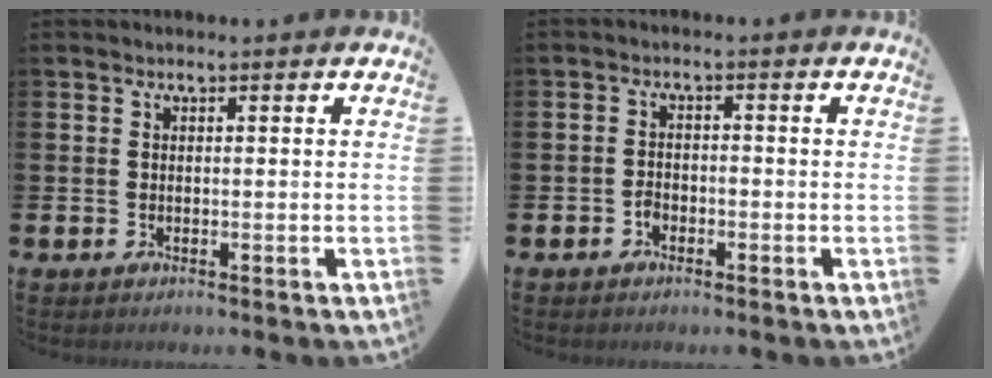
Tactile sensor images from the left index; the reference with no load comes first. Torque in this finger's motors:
{"motor_torque": [-0.05, 0.06, 0.00, 0.00]}